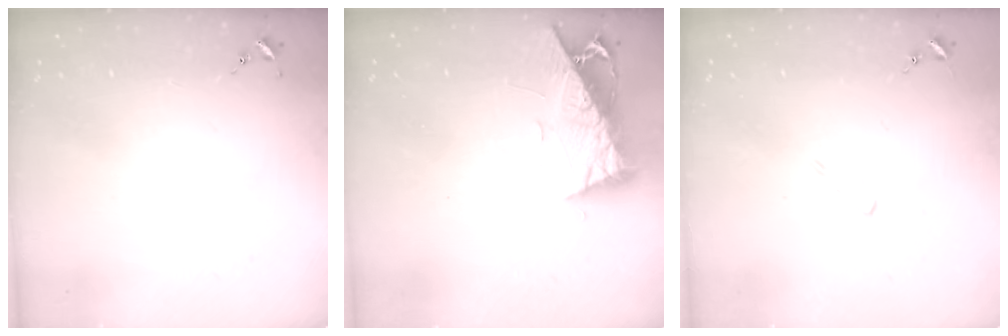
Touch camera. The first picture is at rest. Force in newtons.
{"total": 9.4, "press": 9.3, "slide": 1.3}
{"total": 4.3, "press": 4.3, "slide": 0.7}